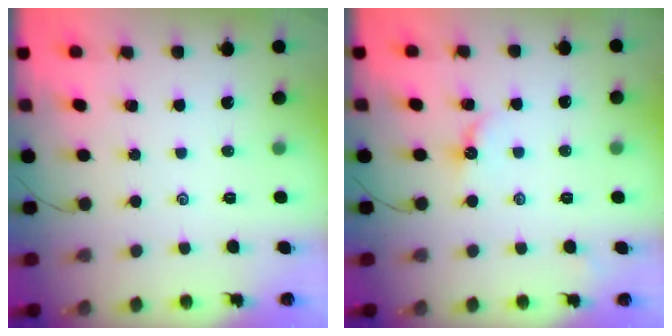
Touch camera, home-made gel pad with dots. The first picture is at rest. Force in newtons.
{"total": 4.0, "press": 4.0, "slide": 0.6}